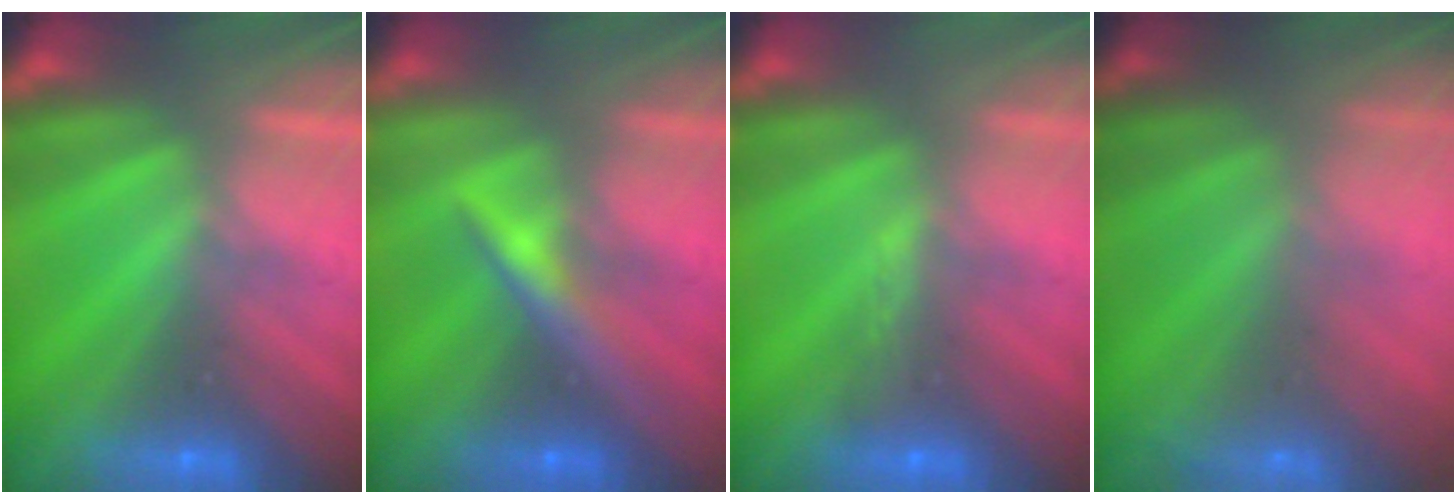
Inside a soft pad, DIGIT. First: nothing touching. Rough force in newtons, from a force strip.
{"total": 3.7}
{"total": 2.9}
{"total": 5.8}